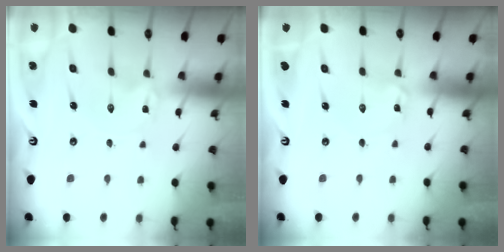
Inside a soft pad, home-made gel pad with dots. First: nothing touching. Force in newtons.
{"total": 0.8, "press": 0.8, "slide": 0.0}